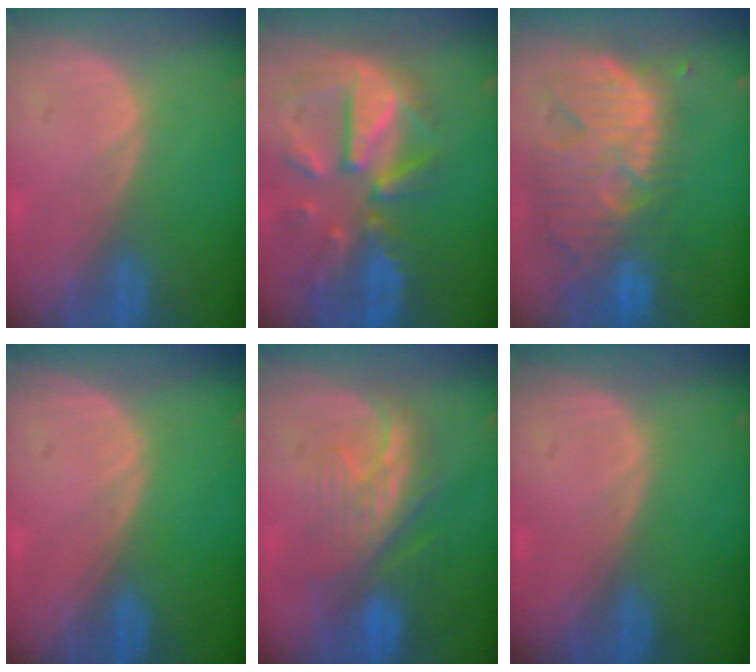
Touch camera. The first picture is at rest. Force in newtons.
{"total": 11.9, "press": 10.4, "slide": 5.7}
{"total": 13.7, "press": 11.6, "slide": 7.3}
{"total": 0.0}
{"total": 8.4, "press": 8.2, "slide": 1.8}
{"total": 0.0}